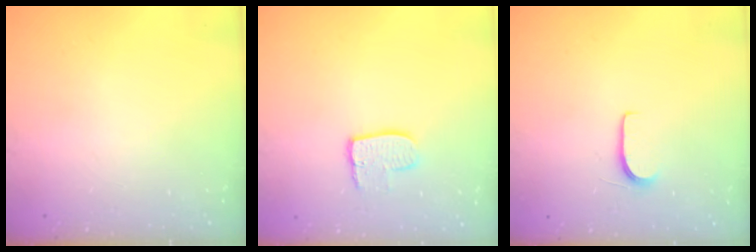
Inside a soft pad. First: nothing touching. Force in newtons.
{"total": 8.0, "press": 8.0, "slide": 0.7}
{"total": 5.1, "press": 5.1, "slide": 0.6}